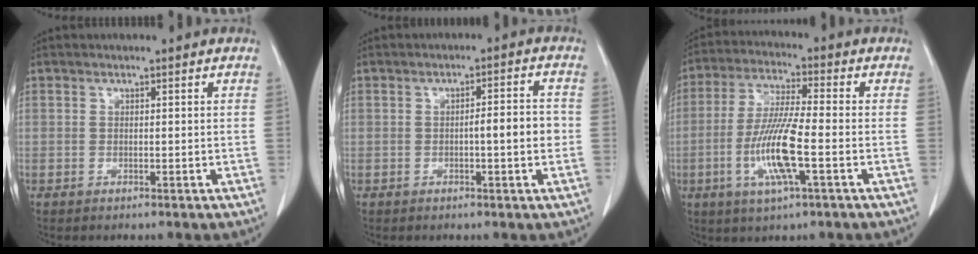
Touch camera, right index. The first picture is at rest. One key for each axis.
{"total": 4.6, "fx": -0.7, "fy": 0.6, "fz": 4.5, "tx": -0.065, "ty": 0.007, "tz": -0.009}
{"total": 11.2, "fx": -3.2, "fy": 0.9, "fz": 10.7, "tx": -0.218, "ty": -0.012, "tz": -0.063}